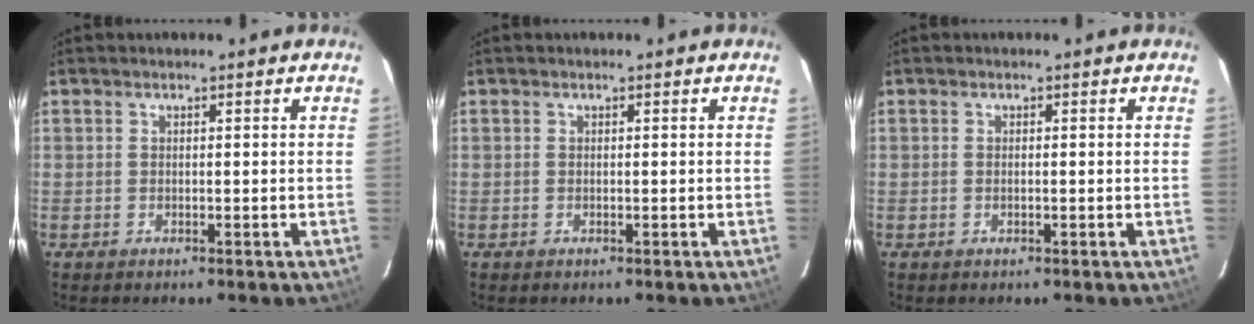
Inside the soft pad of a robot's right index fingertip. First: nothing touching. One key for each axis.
{"total": 0.0}
{"total": 0.6, "fx": -0.1, "fy": 0.1, "fz": 0.6, "tx": -0.012, "ty": 0.001, "tz": -0.003}